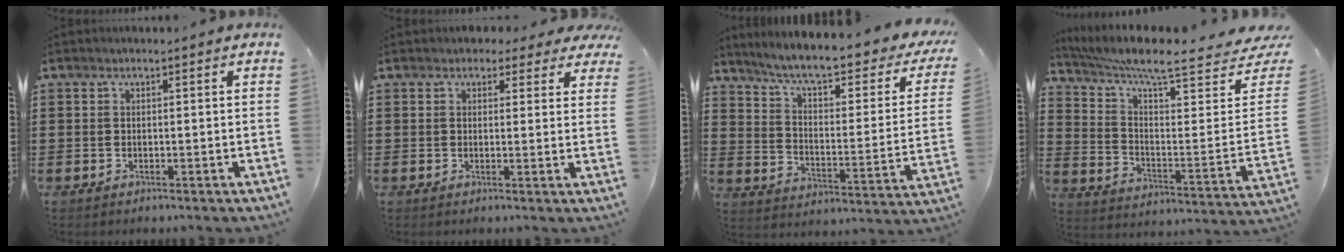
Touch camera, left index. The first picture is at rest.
{"total": 2.4, "force": [1.8, 1.3, 0.7], "torque": [-0.015, 0.003, 0.032]}
{"total": 7.1, "force": [5.4, 0.6, 4.5], "torque": [-0.109, -0.039, 0.086]}
{"total": 8.2, "force": [6.9, 0.1, 4.4], "torque": [-0.109, -0.063, 0.114]}